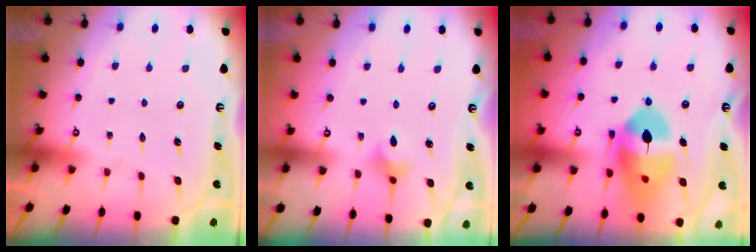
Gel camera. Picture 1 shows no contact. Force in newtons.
{"total": 4.4, "press": 4.3, "slide": 0.6}
{"total": 17.2, "press": 17.1, "slide": 2.2}